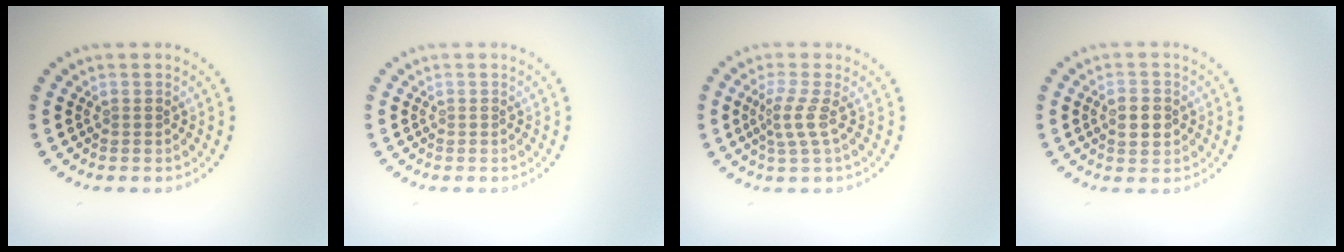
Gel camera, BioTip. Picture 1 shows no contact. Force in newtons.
{"total": 0.0}
{"total": 2.3, "press": 1.6, "slide": 1.7}
{"total": 2.8, "press": 2.8, "slide": 0.0}